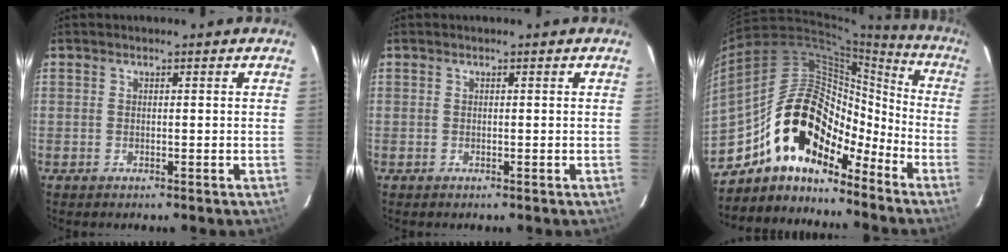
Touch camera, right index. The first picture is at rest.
{"total": 0.0}
{"total": 17.9, "force": [-12.6, 8.9, 9.2], "torque": [-0.153, 0.029, -0.221]}